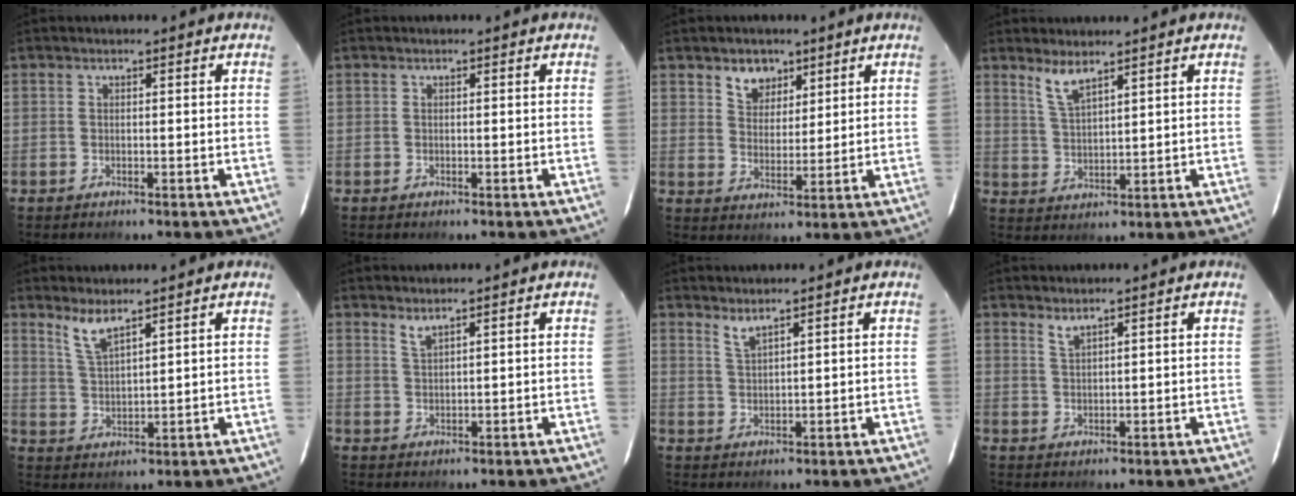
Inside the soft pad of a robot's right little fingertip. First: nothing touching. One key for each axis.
{"total": 0.0}
{"total": 5.6, "fx": 3.7, "fy": 3.8, "fz": 1.8, "tx": -0.024, "ty": 0.007, "tz": 0.067}
{"total": 4.4, "fx": 3.6, "fy": 0.6, "fz": 2.5, "tx": -0.054, "ty": -0.001, "tz": 0.076}
{"total": 4.9, "fx": 4.1, "fy": 0.6, "fz": 2.7, "tx": -0.059, "ty": -0.002, "tz": 0.086}
{"total": 1.9, "fx": 1.6, "fy": 0.0, "fz": 0.9, "tx": -0.019, "ty": -0.001, "tz": 0.030}
{"total": 2.4, "fx": 2.1, "fy": -0.1, "fz": 1.2, "tx": -0.025, "ty": -0.001, "tz": 0.040}
{"total": 1.8, "fx": 1.6, "fy": 0.0, "fz": 0.8, "tx": -0.017, "ty": 0.000, "tz": 0.029}